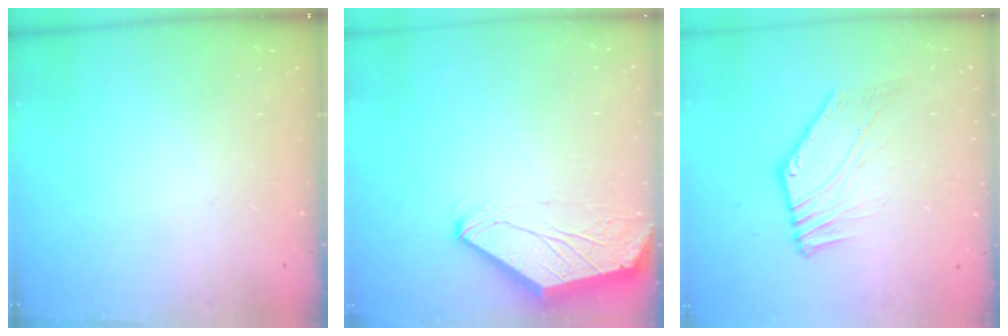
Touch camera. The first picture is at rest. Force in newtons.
{"total": 0.0}
{"total": 3.0, "press": 2.8, "slide": 1.0}